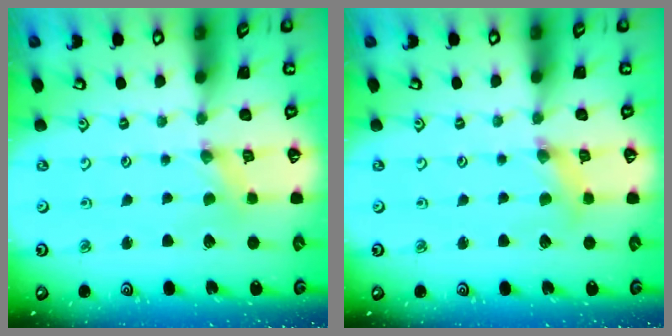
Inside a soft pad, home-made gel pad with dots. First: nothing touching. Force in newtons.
{"total": 3.3, "press": 3.3, "slide": 0.4}